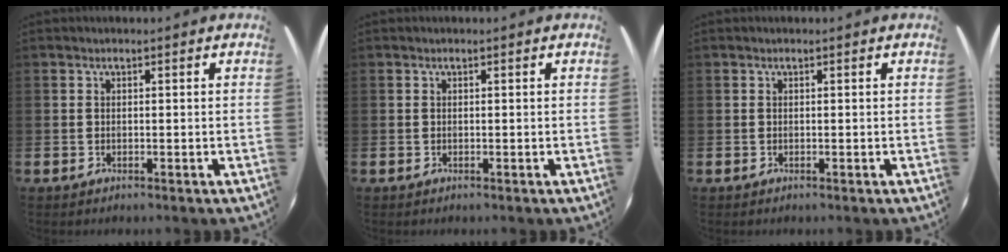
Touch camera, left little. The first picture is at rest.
{"total": 0.0}
{"total": 0.0}